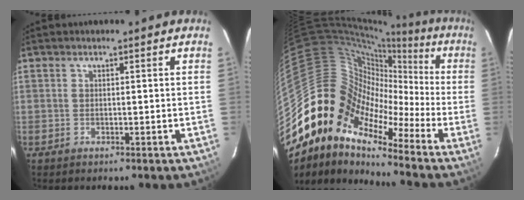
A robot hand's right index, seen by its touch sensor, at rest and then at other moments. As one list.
[{"total": 11.6, "force": [-5.4, 8.9, 5.1], "torque": [-0.070, 0.012, -0.133]}]